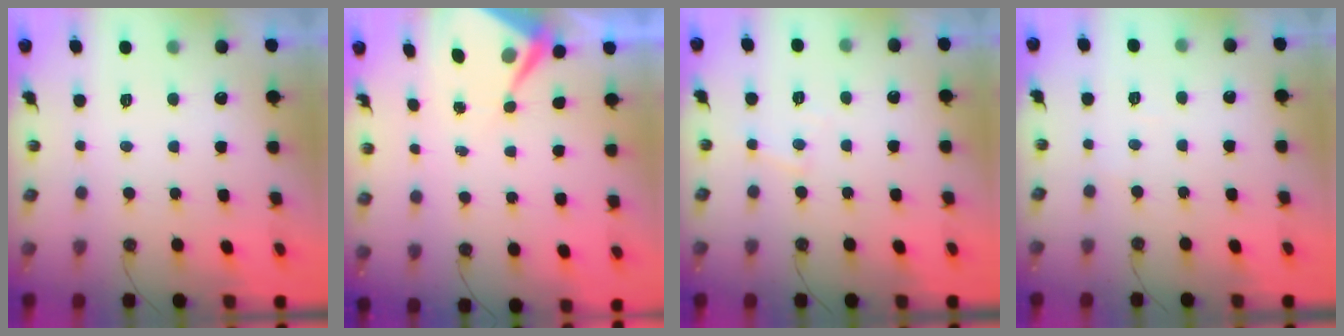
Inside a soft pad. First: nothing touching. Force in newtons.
{"total": 5.7, "press": 5.7, "slide": 0.5}
{"total": 5.0, "press": 5.0, "slide": 0.7}
{"total": 3.6, "press": 3.6, "slide": 0.5}